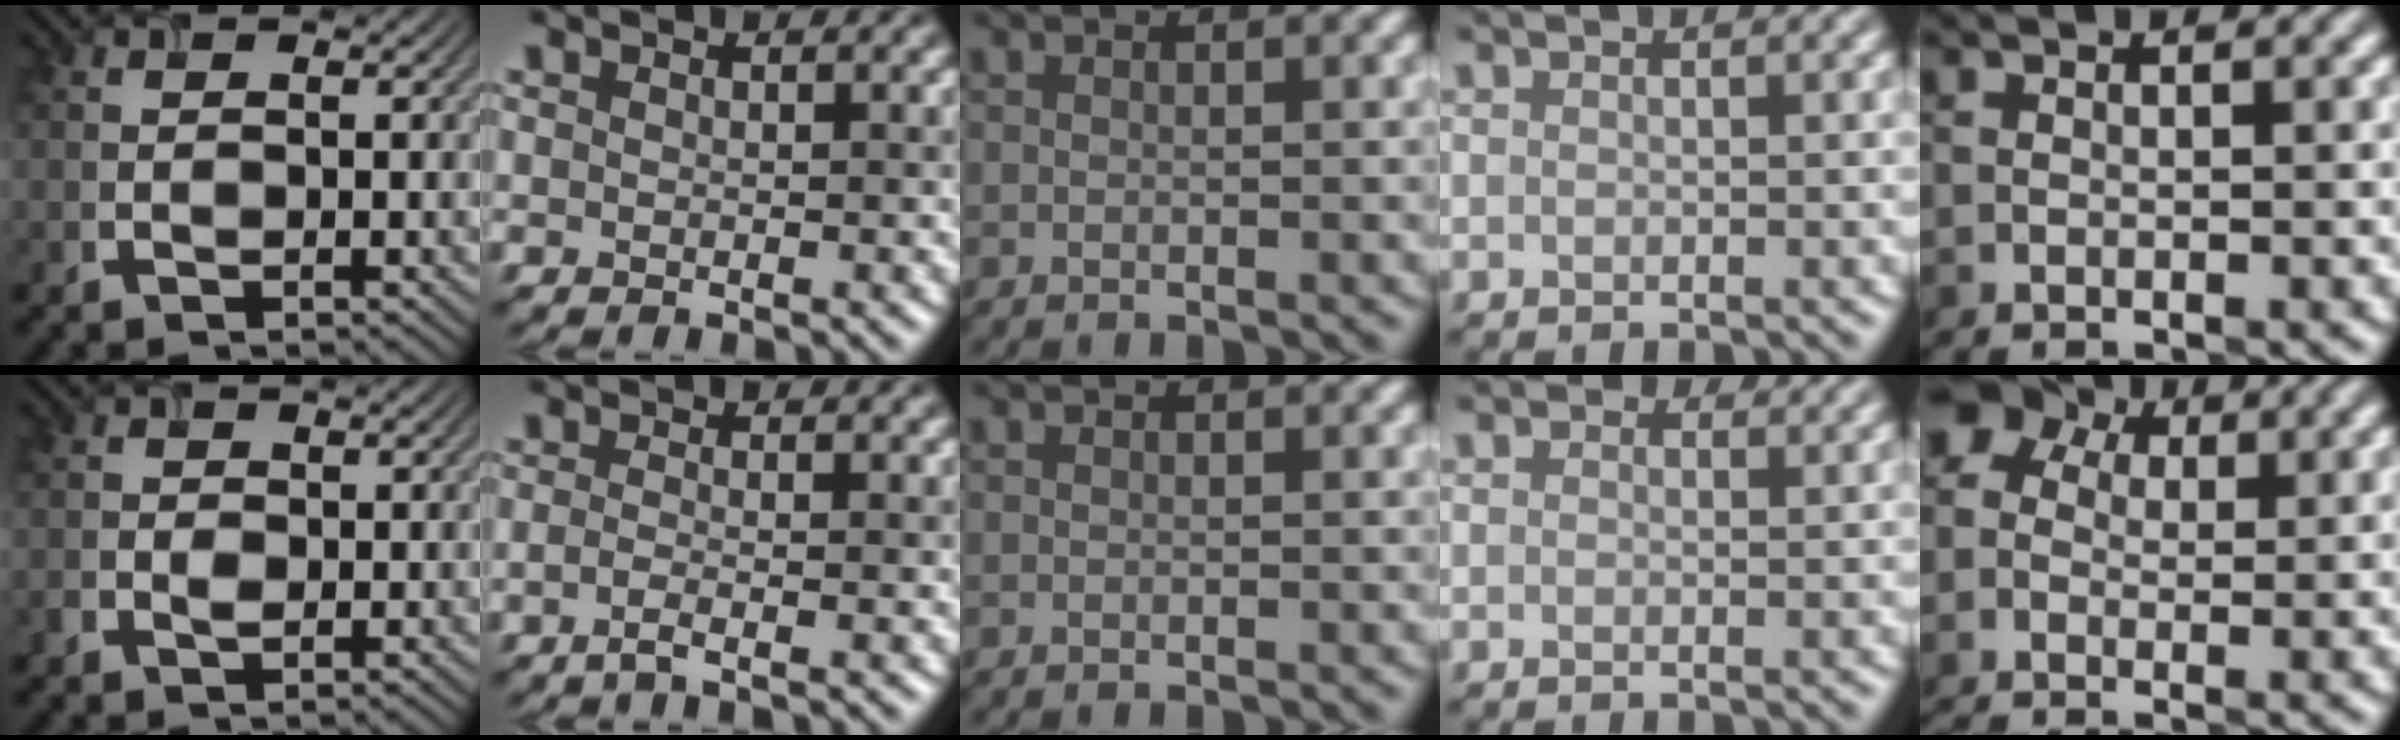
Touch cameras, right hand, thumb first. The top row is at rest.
{"thumb": {"total": 1.6, "force": [-0.4, 1.3, 0.9], "torque": [-0.021, -0.006, -0.007]}, "index": {"total": 1.4, "force": [-0.5, 0.4, 1.2], "torque": [-0.015, 0.000, -0.020]}, "ring": {"total": 1.0, "force": [0.6, 0.6, 0.4], "torque": [-0.006, -0.005, 0.001]}, "little": {"total": 4.4, "force": [0.0, 3.6, 2.5], "torque": [-0.053, 0.019, -0.005]}}